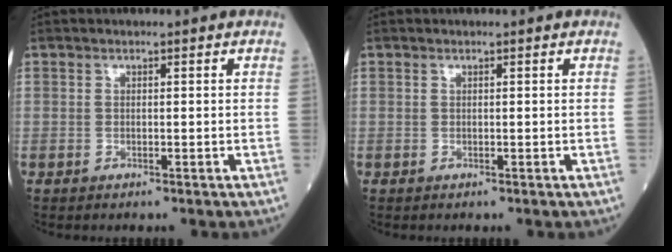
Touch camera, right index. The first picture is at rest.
{"total": 0.0}